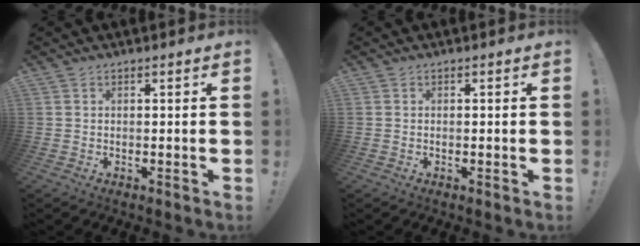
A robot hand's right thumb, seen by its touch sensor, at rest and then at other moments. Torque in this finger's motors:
{"motor_torque": [-0.08, -0.29, -0.29, 0.20, 0.01]}